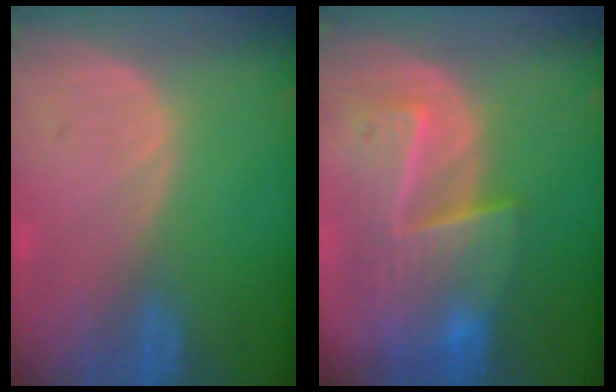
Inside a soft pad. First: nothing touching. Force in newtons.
{"total": 9.3, "press": 8.3, "slide": 4.2}